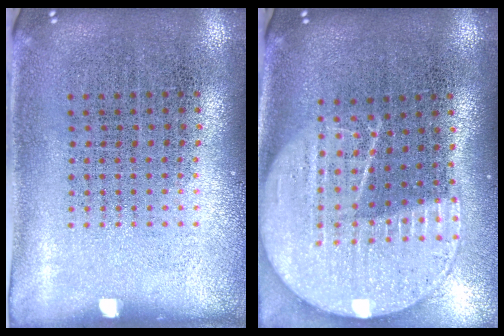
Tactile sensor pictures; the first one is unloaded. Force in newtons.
{"total": 2.1, "press": 1.8, "slide": 1.1}